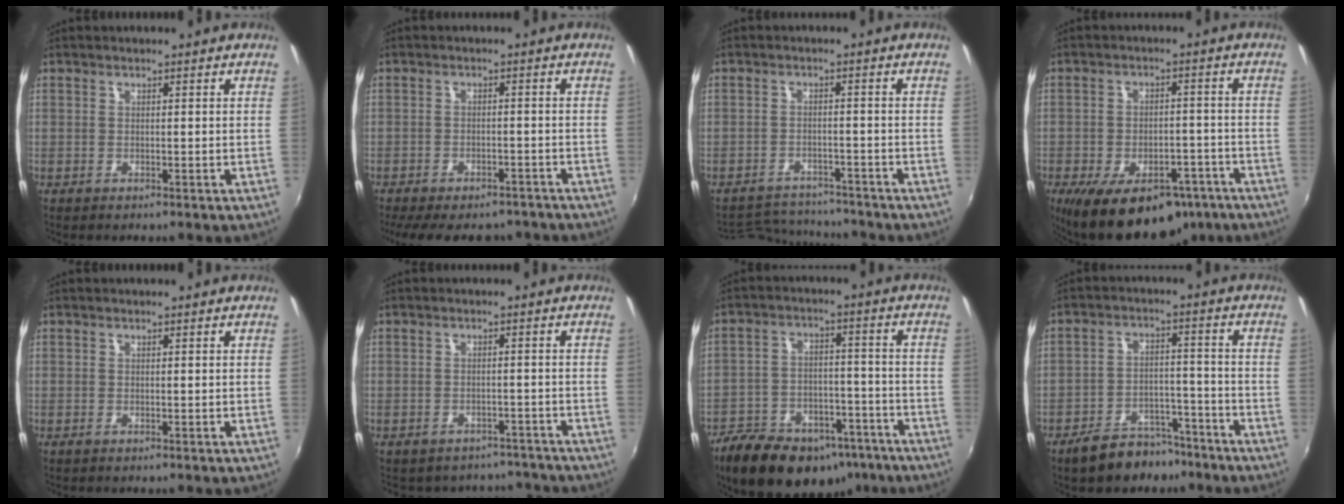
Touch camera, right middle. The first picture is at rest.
{"total": 14.0, "force": [-11.4, 5.3, 6.1], "torque": [-0.133, -0.021, -0.152]}
{"total": 9.4, "force": [-8.9, 2.5, 1.5], "torque": [-0.048, 0.015, -0.132]}
{"total": 18.2, "force": [-12.0, 9.3, 10.1], "torque": [-0.190, -0.013, -0.158]}
{"total": 0.0}
{"total": 9.2, "force": [-7.8, 4.4, 1.9], "torque": [-0.046, 0.007, -0.091]}
{"total": 21.5, "force": [-15.1, 11.0, 10.6], "torque": [-0.215, 0.001, -0.210]}
{"total": 9.9, "force": [-8.0, 4.9, 3.1], "torque": [-0.066, 0.019, -0.106]}